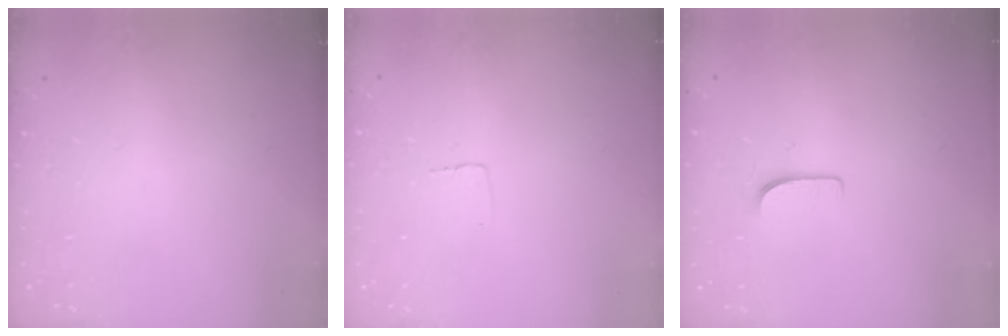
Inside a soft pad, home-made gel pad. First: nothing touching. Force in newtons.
{"total": 2.6, "press": 2.6, "slide": 0.1}
{"total": 5.1, "press": 5.1, "slide": 0.5}